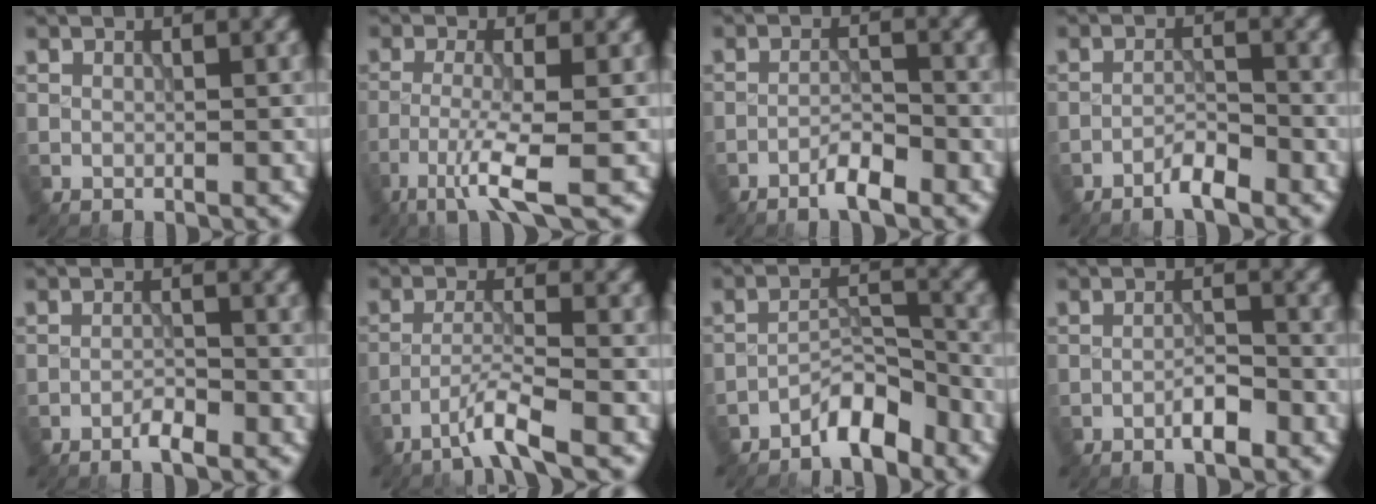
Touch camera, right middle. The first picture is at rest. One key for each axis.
{"total": 4.9, "fx": -2.6, "fy": 0.4, "fz": 4.1, "tx": -0.082, "ty": -0.005, "tz": -0.060}
{"total": 2.5, "fx": -1.9, "fy": 0.4, "fz": 1.7, "tx": -0.029, "ty": 0.006, "tz": -0.038}
{"total": 2.3, "fx": -1.8, "fy": 0.3, "fz": 1.3, "tx": -0.022, "ty": 0.007, "tz": -0.037}
{"total": 1.6, "fx": -1.2, "fy": 0.3, "fz": 1.1, "tx": -0.019, "ty": 0.003, "tz": -0.025}
{"total": 3.5, "fx": -2.4, "fy": 0.0, "fz": 2.5, "tx": -0.046, "ty": 0.007, "tz": -0.060}
{"total": 3.7, "fx": -3.0, "fy": 1.0, "fz": 1.9, "tx": -0.027, "ty": 0.015, "tz": -0.059}
{"total": 2.4, "fx": -1.4, "fy": 0.5, "fz": 1.9, "tx": -0.031, "ty": 0.006, "tz": -0.027}